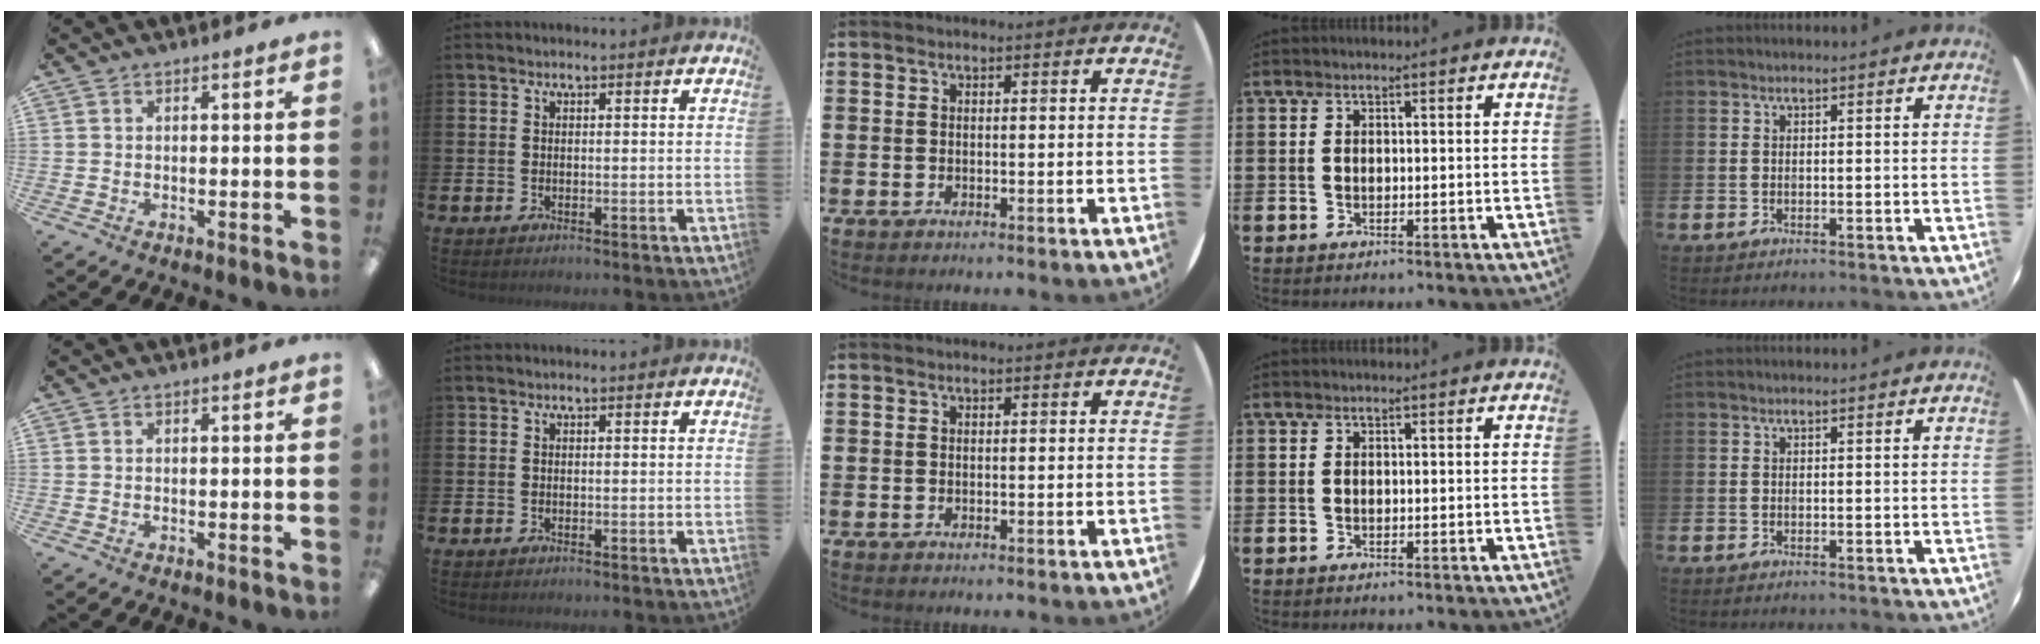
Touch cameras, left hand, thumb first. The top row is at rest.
{}